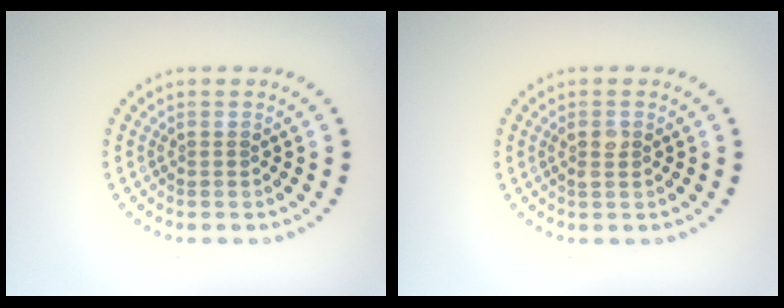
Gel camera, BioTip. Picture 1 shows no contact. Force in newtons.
{"total": 1.3, "press": 1.3, "slide": 0.4}